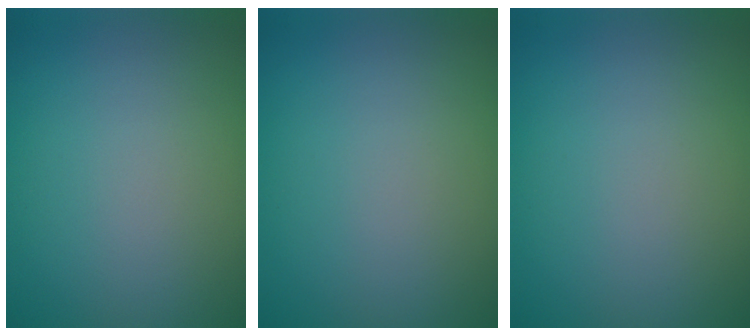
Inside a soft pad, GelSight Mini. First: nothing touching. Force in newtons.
{"total": 0.0}
{"total": 0.0}